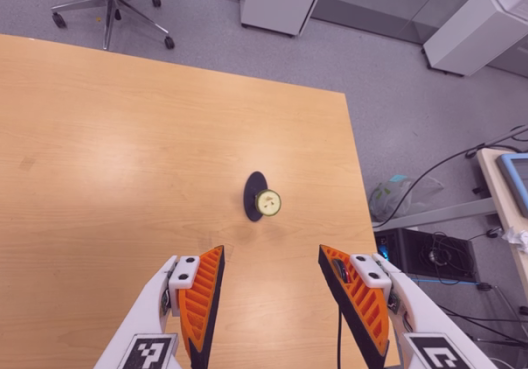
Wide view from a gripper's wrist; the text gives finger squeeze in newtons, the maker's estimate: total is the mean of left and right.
{"total": 0.0}